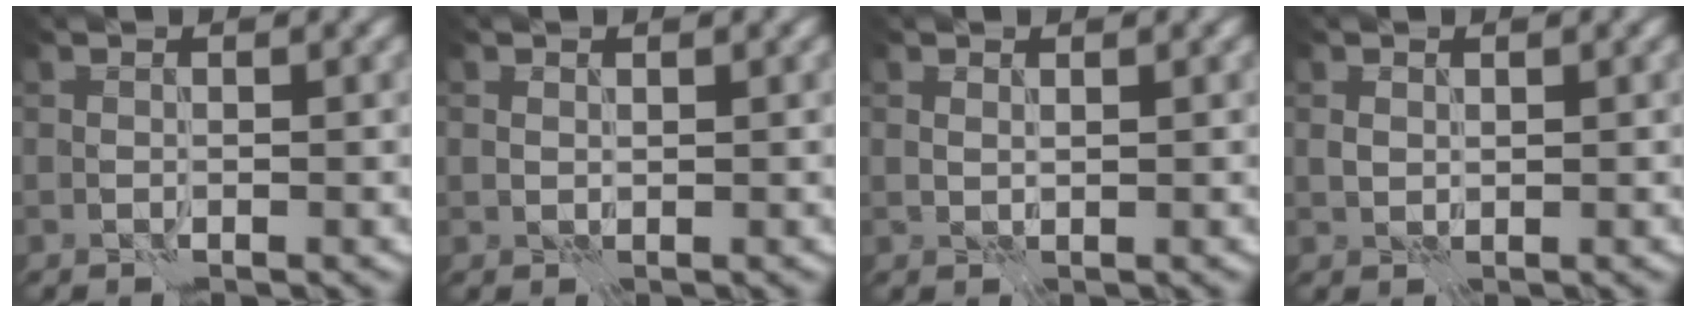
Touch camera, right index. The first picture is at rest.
{"total": 0.7, "force": [0.5, 0.5, -0.1], "torque": [0.003, -0.002, 0.009]}
{"total": 0.6, "force": [0.6, 0.1, 0.0], "torque": [-0.001, -0.002, 0.010]}
{"total": 0.8, "force": [0.5, 0.6, 0.1], "torque": [-0.002, -0.001, 0.009]}